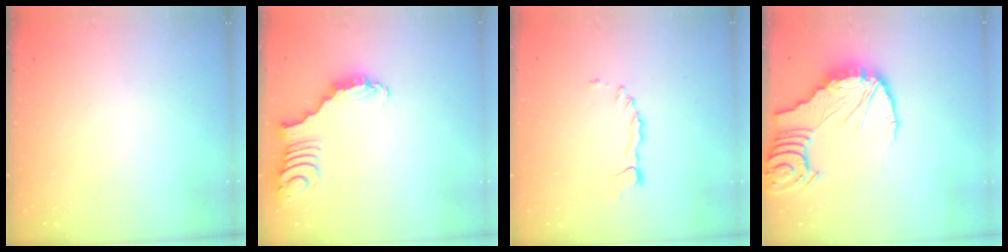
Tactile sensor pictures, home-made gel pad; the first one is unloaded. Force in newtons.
{"total": 2.2, "press": 2.2, "slide": 0.3}
{"total": 2.4, "press": 2.4, "slide": 0.3}
{"total": 12.4, "press": 12.3, "slide": 1.5}